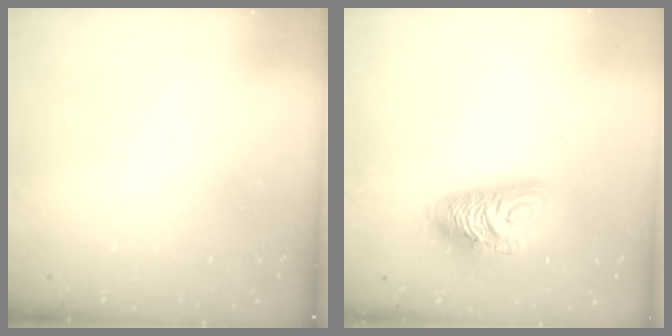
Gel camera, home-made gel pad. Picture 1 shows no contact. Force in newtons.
{"total": 11.8, "press": 11.7, "slide": 1.2}